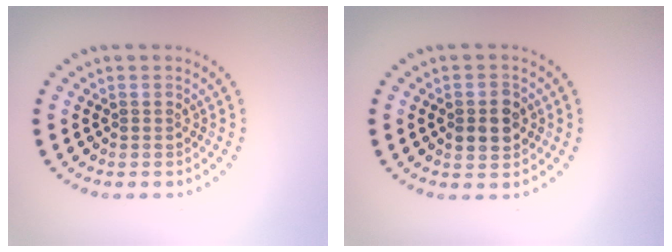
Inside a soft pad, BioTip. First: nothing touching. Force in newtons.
{"total": 2.6, "press": 2.6, "slide": 0.2}